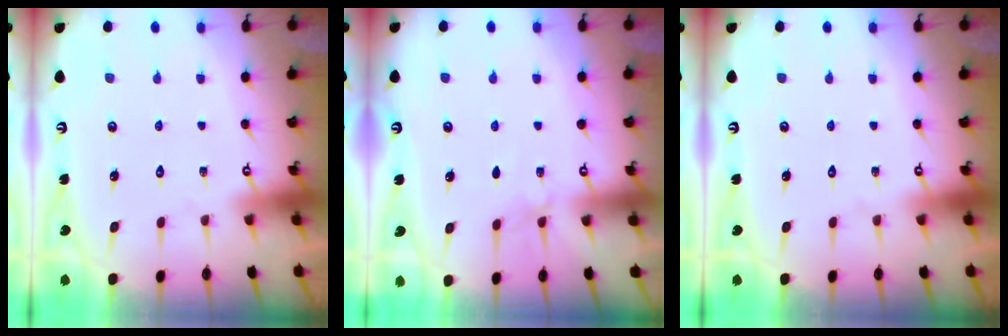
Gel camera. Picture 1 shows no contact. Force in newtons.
{"total": 4.5, "press": 4.5, "slide": 0.5}
{"total": 0.0}